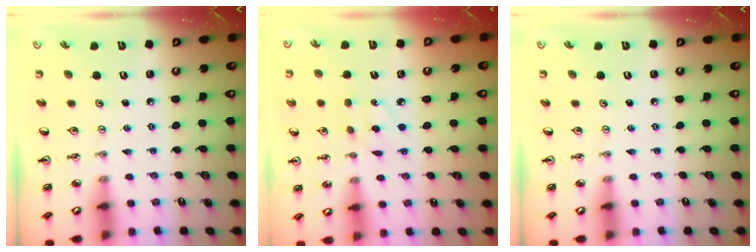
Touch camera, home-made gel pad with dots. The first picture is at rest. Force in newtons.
{"total": 3.9, "press": 3.9, "slide": 0.5}
{"total": 0.0}